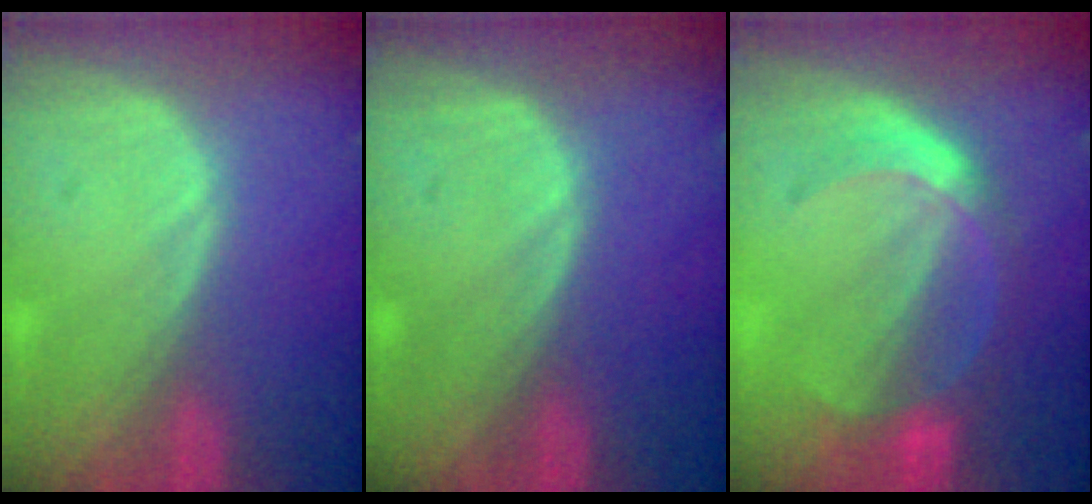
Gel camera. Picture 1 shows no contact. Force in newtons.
{"total": 0.0}
{"total": 5.5, "press": 5.3, "slide": 1.6}